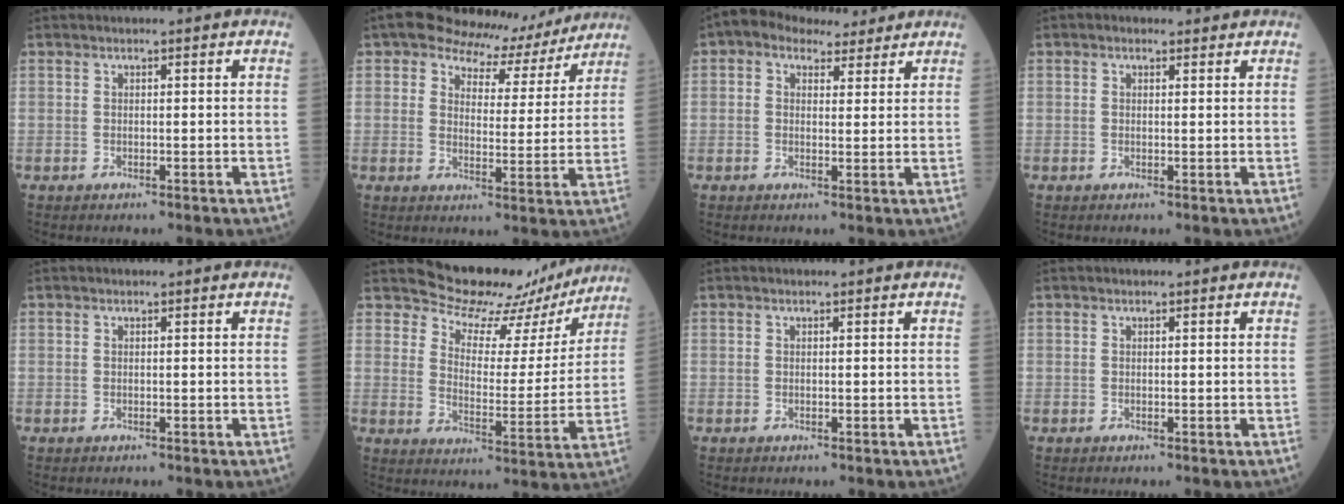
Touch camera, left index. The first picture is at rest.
{"total": 9.3, "force": [8.2, 3.9, 1.7], "torque": [-0.022, 0.004, 0.100]}
{"total": 6.5, "force": [4.7, 3.7, 2.5], "torque": [-0.039, 0.030, 0.071]}
{"total": 1.0, "force": [0.6, 0.8, 0.4], "torque": [-0.010, 0.007, 0.004]}
{"total": 0.0}
{"total": 14.7, "force": [13.6, 5.2, 2.5], "torque": [-0.023, -0.025, 0.163]}
{"total": 0.0}
{"total": 0.0}